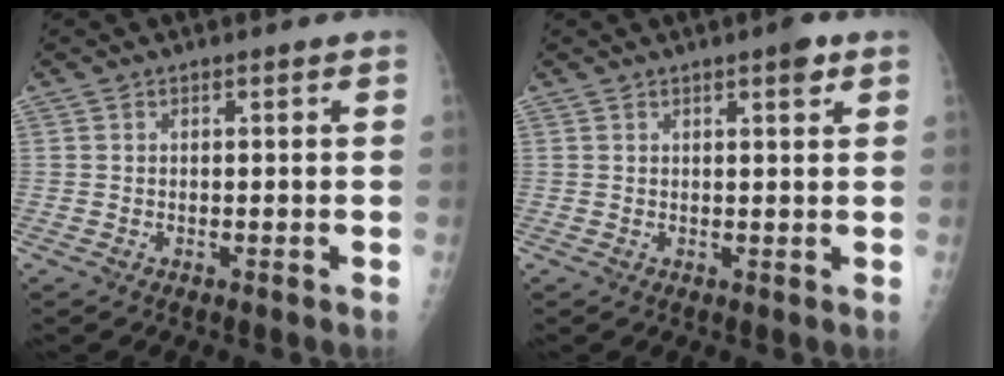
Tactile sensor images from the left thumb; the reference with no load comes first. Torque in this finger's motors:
{"motor_torque": [0.43, 0.52, 0.58, -0.06, 0.03]}